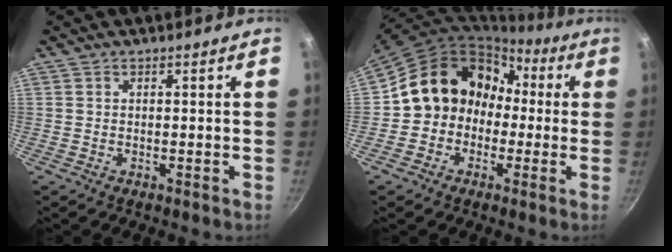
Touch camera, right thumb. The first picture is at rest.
{"total": 14.4, "force": [-0.4, 12.6, 6.9], "torque": [-0.064, 0.061, -0.018]}